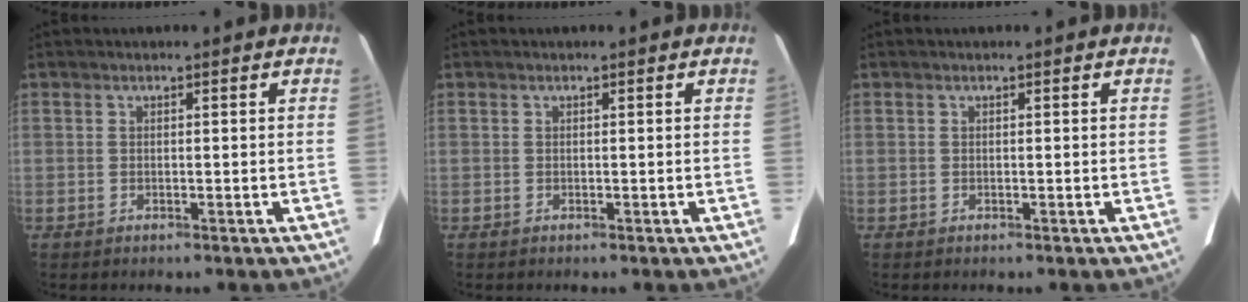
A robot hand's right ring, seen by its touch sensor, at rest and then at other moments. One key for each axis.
{"total": 0.0}
{"total": 0.0}